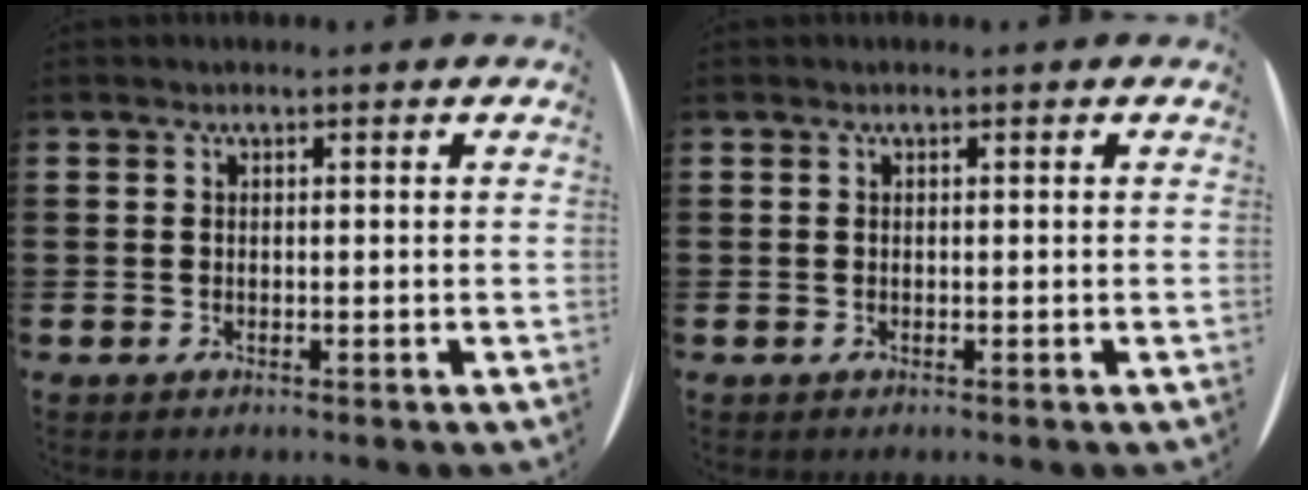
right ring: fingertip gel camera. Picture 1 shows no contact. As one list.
[{"total": 0.0}]